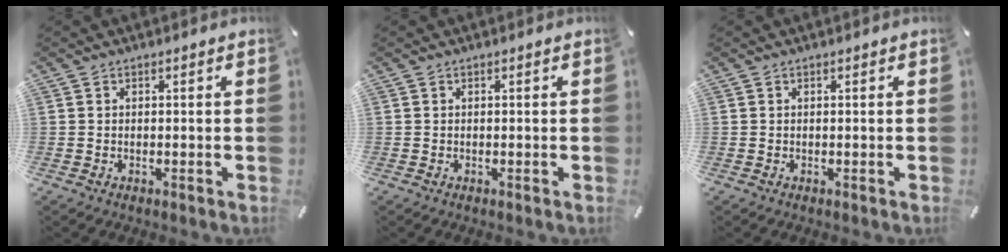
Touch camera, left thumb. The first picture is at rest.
{"total": 0.0}
{"total": 0.0}